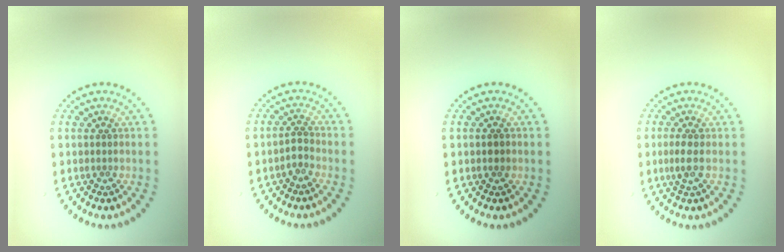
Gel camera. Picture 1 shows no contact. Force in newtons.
{"total": 1.4, "press": 1.1, "slide": 0.9}
{"total": 0.8, "press": 0.8, "slide": 0.1}
{"total": 1.4, "press": 1.3, "slide": 0.6}